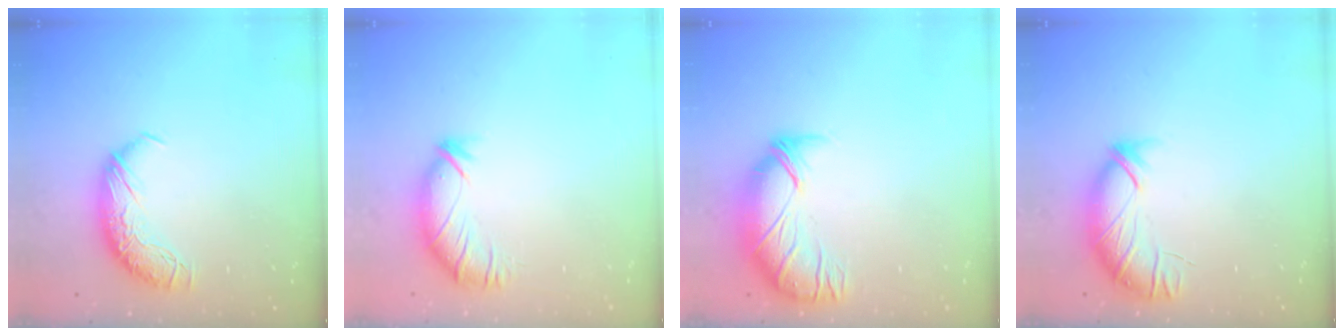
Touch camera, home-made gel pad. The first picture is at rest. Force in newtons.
{"total": 3.0, "press": 2.5, "slide": 1.7}
{"total": 2.8, "press": 0.9, "slide": 2.6}
{"total": 3.5, "press": 2.8, "slide": 2.0}